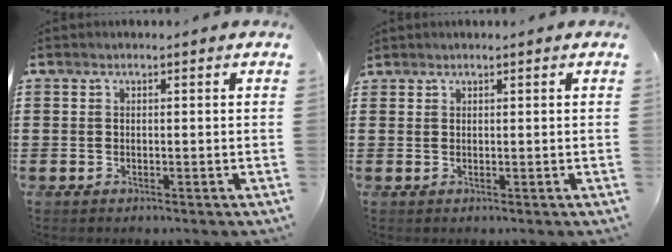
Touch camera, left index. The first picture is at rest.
{"total": 0.7, "force": [0.7, 0.2, 0.0], "torque": [-0.003, 0.001, 0.014]}